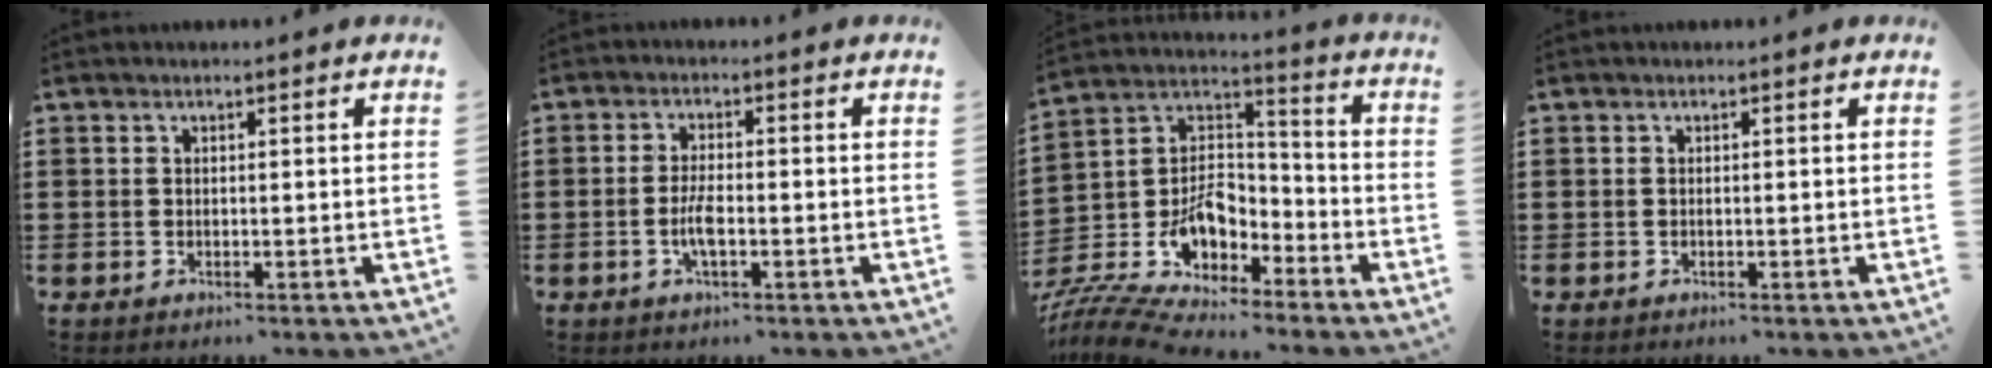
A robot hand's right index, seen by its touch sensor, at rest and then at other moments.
{"total": 3.7, "force": [-1.1, 1.0, 3.4], "torque": [-0.074, -0.003, -0.024]}
{"total": 10.3, "force": [-6.4, 6.0, 5.3], "torque": [-0.119, 0.006, -0.122]}
{"total": 0.0}